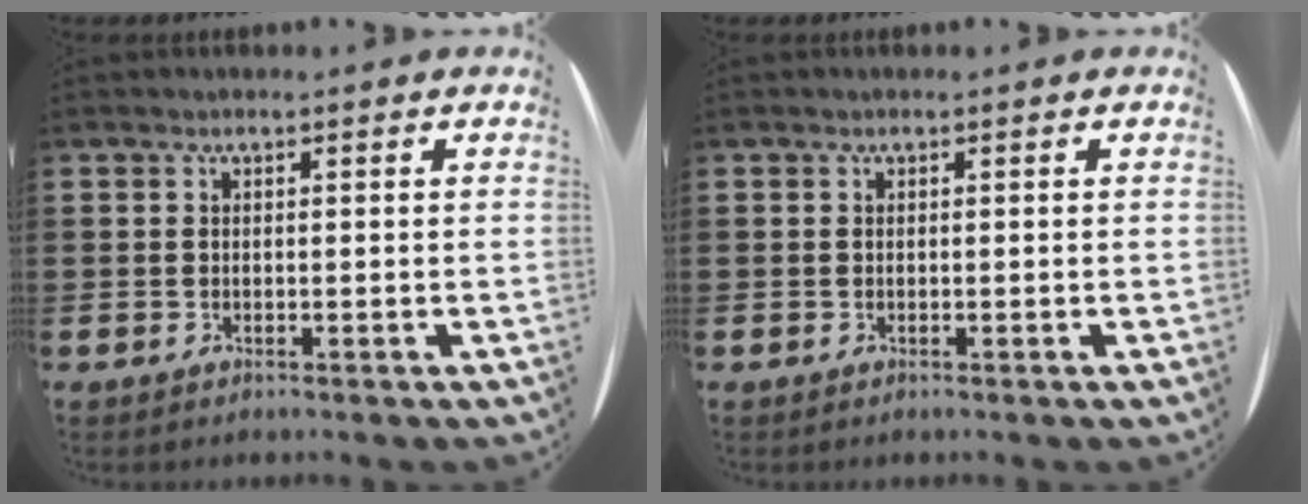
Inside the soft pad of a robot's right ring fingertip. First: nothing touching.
{"total": 0.0}